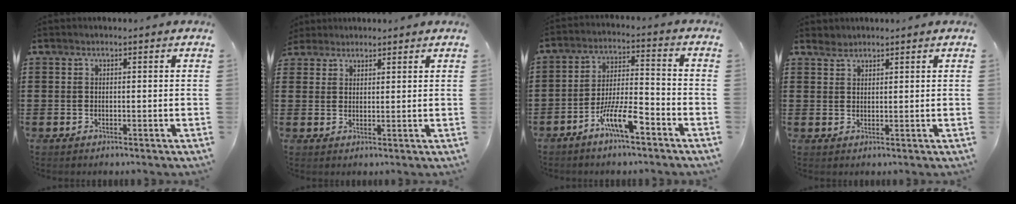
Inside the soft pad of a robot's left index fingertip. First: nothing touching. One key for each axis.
{"total": 2.4, "fx": 2.2, "fy": 0.9, "fz": 0.1, "tx": -0.010, "ty": 0.005, "tz": 0.044}
{"total": 8.7, "fx": -5.5, "fy": 1.9, "fz": 6.5, "tx": -0.136, "ty": 0.003, "tz": -0.107}
{"total": 1.6, "fx": 1.5, "fy": 0.6, "fz": 0.2, "tx": -0.007, "ty": 0.001, "tz": 0.030}